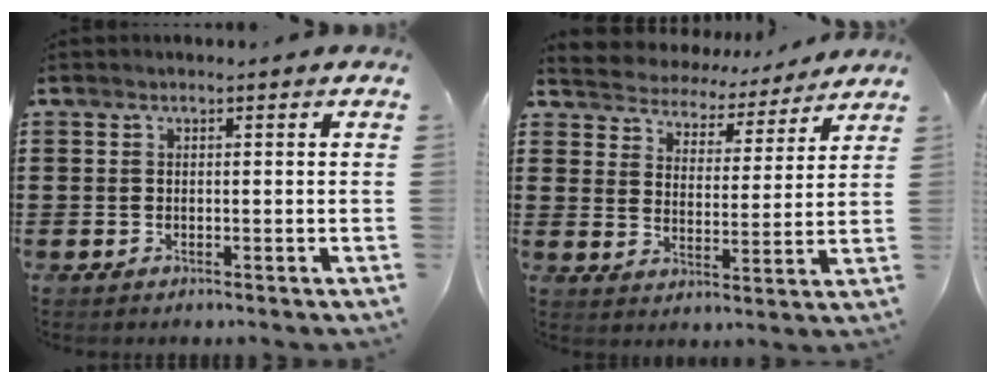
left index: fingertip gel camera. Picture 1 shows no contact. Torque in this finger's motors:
{"motor_torque": [2.14, 0.00, 0.09, -0.09]}